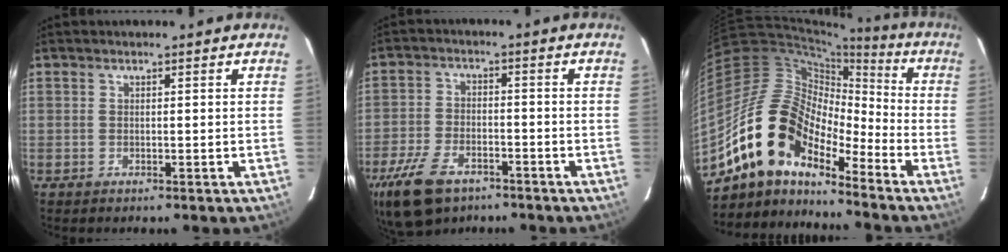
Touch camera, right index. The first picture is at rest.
{"total": 12.9, "force": [-8.2, 7.0, 7.1], "torque": [-0.180, -0.014, -0.150]}
{"total": 15.9, "force": [-11.9, 6.8, 8.1], "torque": [-0.139, 0.008, -0.236]}